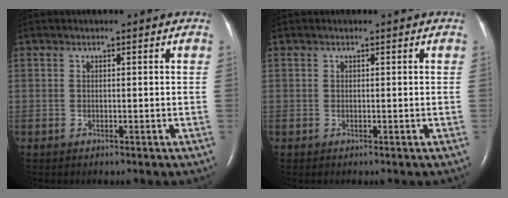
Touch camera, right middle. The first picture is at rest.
{"total": 0.0}